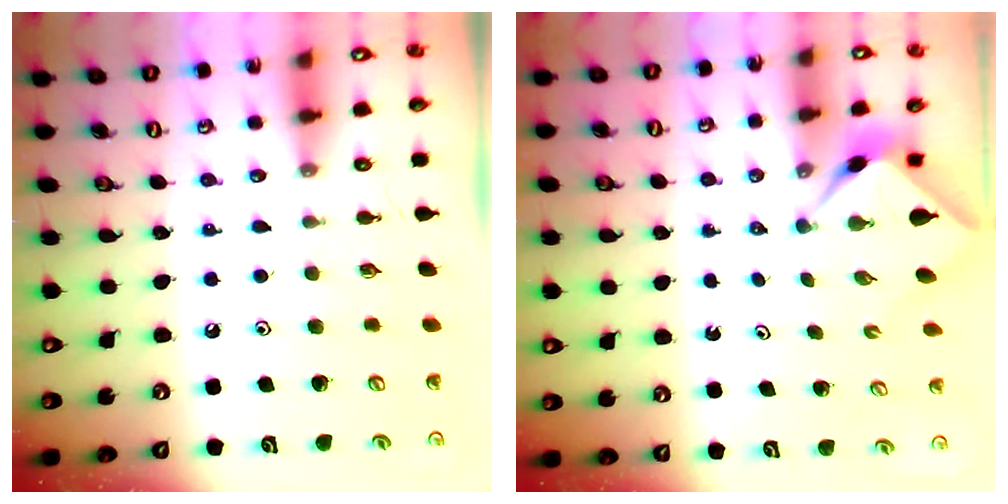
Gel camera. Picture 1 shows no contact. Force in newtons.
{"total": 2.1, "press": 2.1, "slide": 0.3}